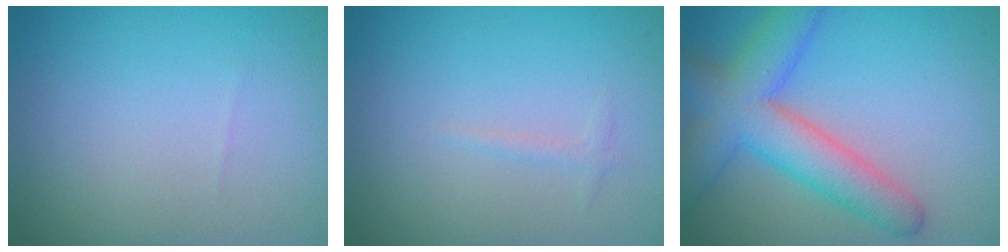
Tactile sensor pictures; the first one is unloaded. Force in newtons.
{"total": 0.6, "press": 0.6, "slide": 0.1}
{"total": 7.0, "press": 7.0, "slide": 0.4}